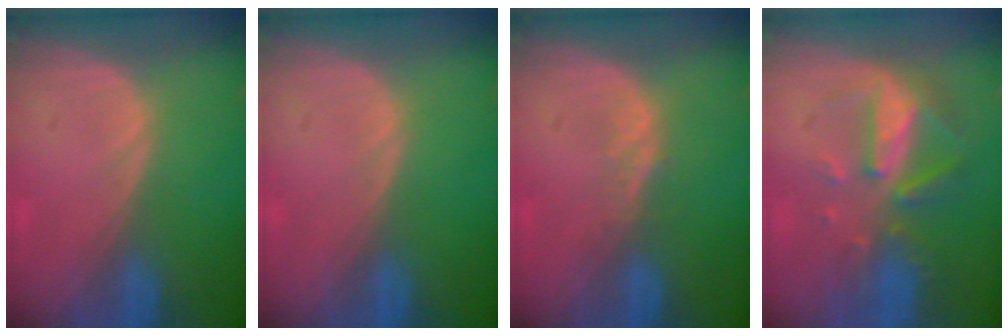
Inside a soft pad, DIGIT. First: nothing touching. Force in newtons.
{"total": 0.0}
{"total": 1.4, "press": 1.4, "slide": 0.1}
{"total": 8.1, "press": 7.5, "slide": 3.3}